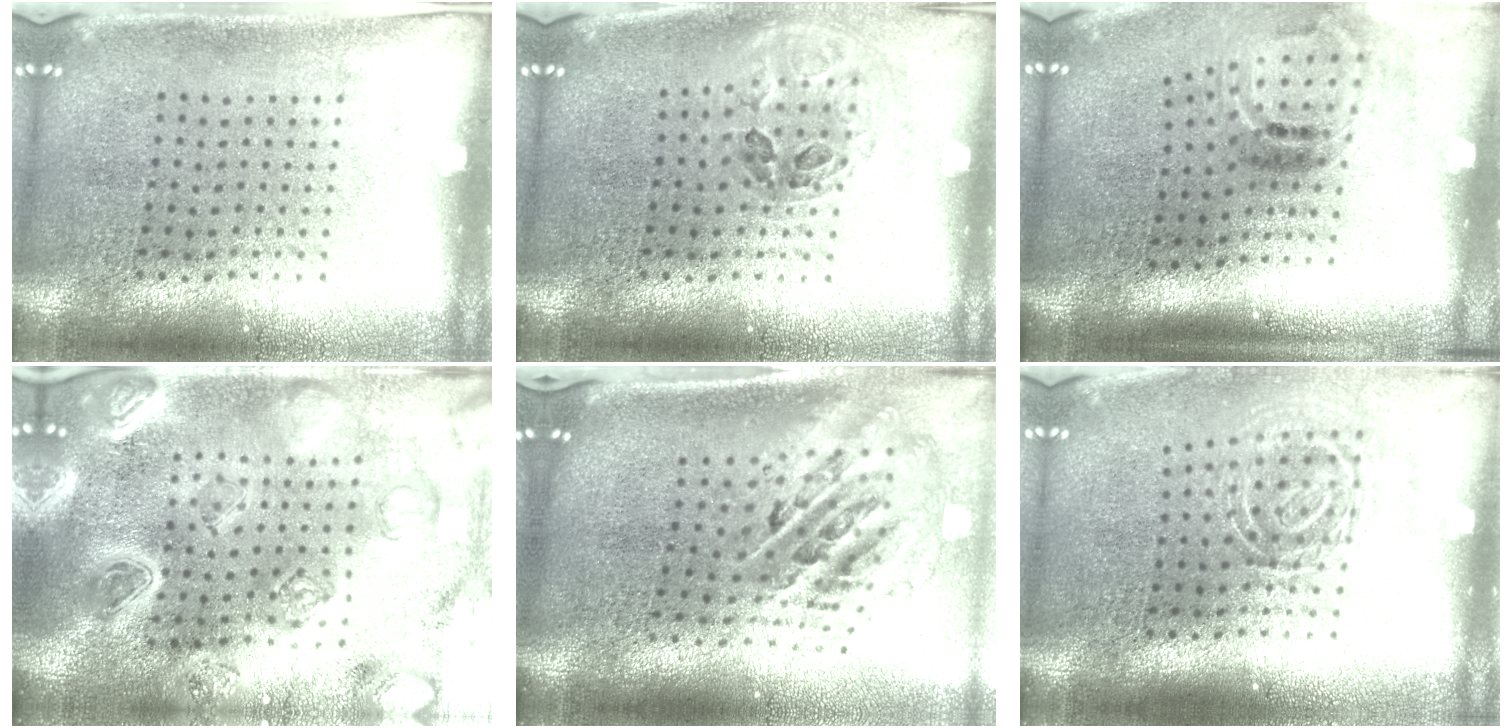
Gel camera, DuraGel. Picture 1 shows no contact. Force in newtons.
{"total": 1.0, "press": 1.0, "slide": 0.3}
{"total": 2.0, "press": 1.2, "slide": 1.6}
{"total": 4.7, "press": 4.1, "slide": 2.3}
{"total": 2.3, "press": 1.6, "slide": 1.7}
{"total": 1.8, "press": 1.2, "slide": 1.4}